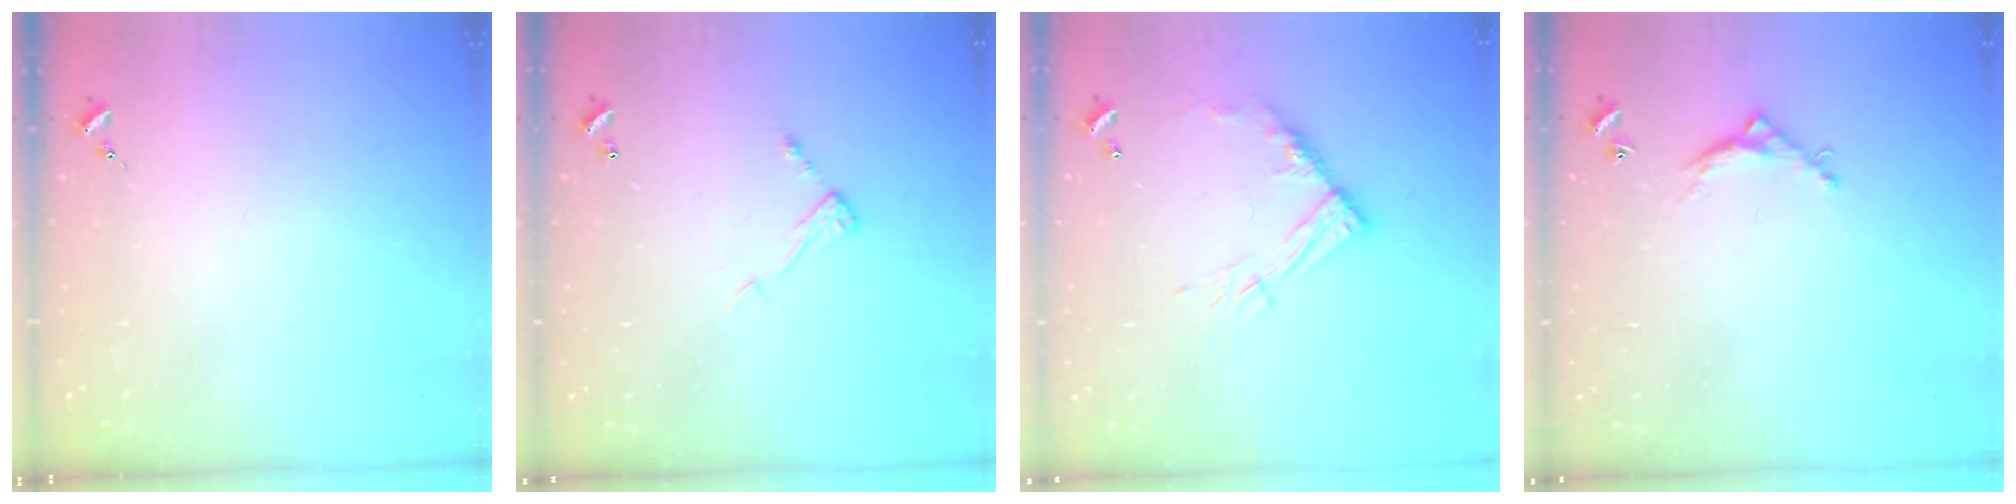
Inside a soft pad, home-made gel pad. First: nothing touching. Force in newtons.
{"total": 6.6, "press": 6.6, "slide": 0.3}
{"total": 11.8, "press": 11.7, "slide": 1.0}
{"total": 6.0, "press": 6.0, "slide": 0.3}